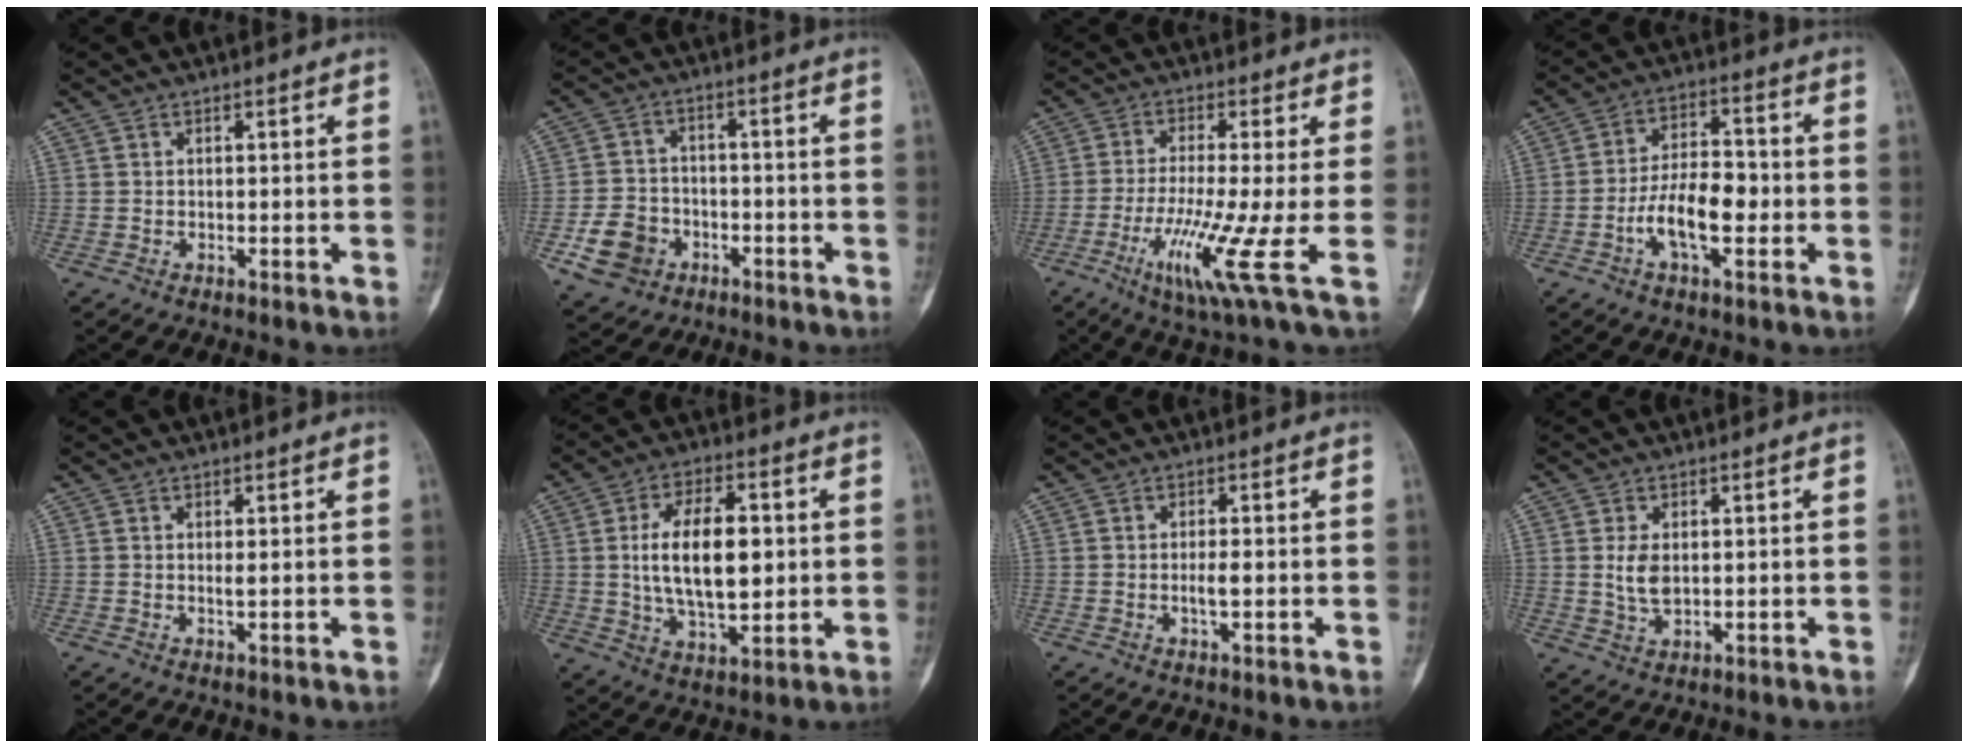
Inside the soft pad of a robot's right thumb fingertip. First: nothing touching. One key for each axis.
{"total": 8.8, "fx": -3.7, "fy": 7.1, "fz": 3.6, "tx": -0.048, "ty": 0.026, "tz": -0.059}
{"total": 11.1, "fx": -3.3, "fy": -0.1, "fz": 10.6, "tx": -0.219, "ty": -0.019, "tz": -0.065}
{"total": 10.8, "fx": -2.7, "fy": 5.1, "fz": 9.1, "tx": -0.151, "ty": 0.027, "tz": -0.052}
{"total": 0.7, "fx": 0.1, "fy": 0.1, "fz": 0.7, "tx": -0.017, "ty": -0.003, "tz": 0.003}
{"total": 15.3, "fx": 1.3, "fy": 7.8, "fz": 13.1, "tx": -0.205, "ty": -0.002, "tz": 0.025}
{"total": 2.4, "fx": -0.4, "fy": 0.7, "fz": 2.3, "tx": -0.045, "ty": 0.000, "tz": -0.007}
{"total": 4.9, "fx": 0.5, "fy": 2.9, "fz": 3.9, "tx": -0.075, "ty": -0.008, "tz": 0.015}